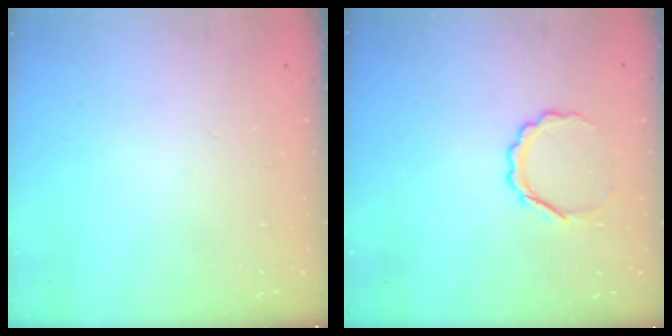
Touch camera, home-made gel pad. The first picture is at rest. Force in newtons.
{"total": 5.5, "press": 5.5, "slide": 0.6}